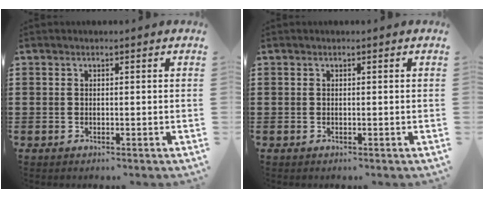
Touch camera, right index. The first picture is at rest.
{"total": 0.0}